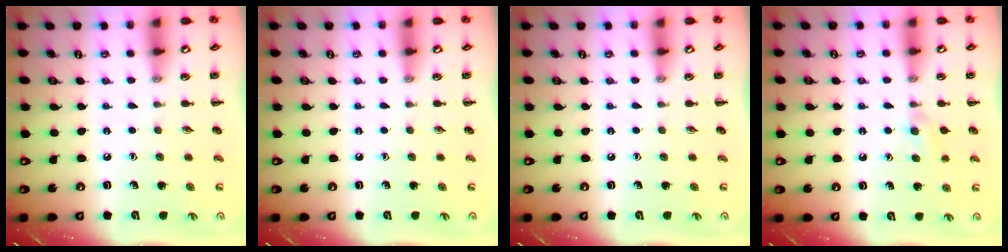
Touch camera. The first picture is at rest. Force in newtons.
{"total": 0.0}
{"total": 0.0}
{"total": 4.0, "press": 3.7, "slide": 1.6}